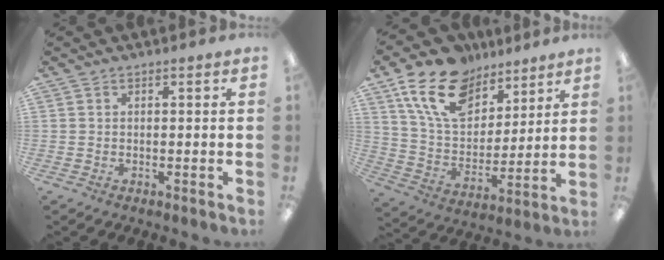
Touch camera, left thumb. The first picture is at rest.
{"total": 18.5, "force": [11.5, 11.3, 9.1], "torque": [-0.177, -0.043, 0.214]}